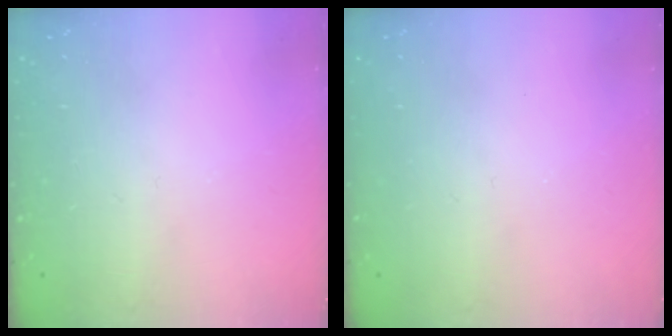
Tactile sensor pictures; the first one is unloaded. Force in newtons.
{"total": 0.0}